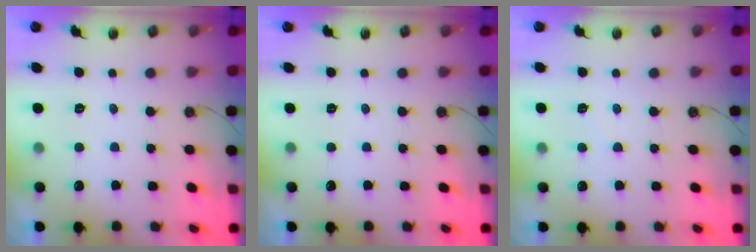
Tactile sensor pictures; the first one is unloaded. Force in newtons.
{"total": 0.0}
{"total": 2.9, "press": 2.9, "slide": 0.4}